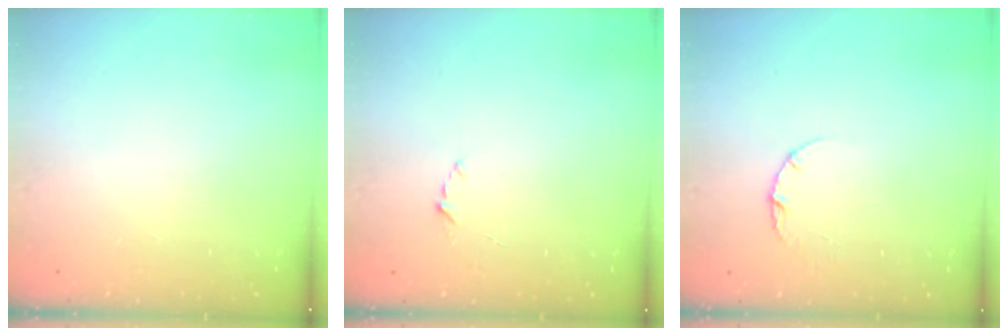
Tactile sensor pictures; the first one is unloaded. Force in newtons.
{"total": 1.9, "press": 1.9, "slide": 0.2}
{"total": 2.6, "press": 2.6, "slide": 0.3}